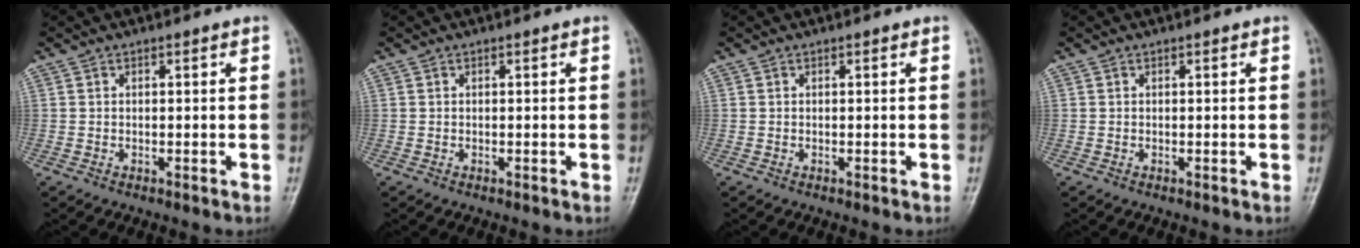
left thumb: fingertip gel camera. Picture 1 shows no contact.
{"total": 0.0}
{"total": 0.0}
{"total": 0.0}